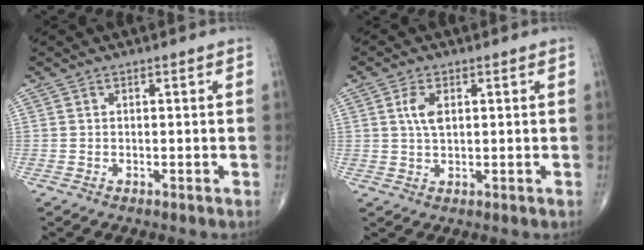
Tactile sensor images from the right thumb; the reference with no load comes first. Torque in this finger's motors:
{"motor_torque": [0.09, 1.05, 0.64, 0.25, 0.09]}